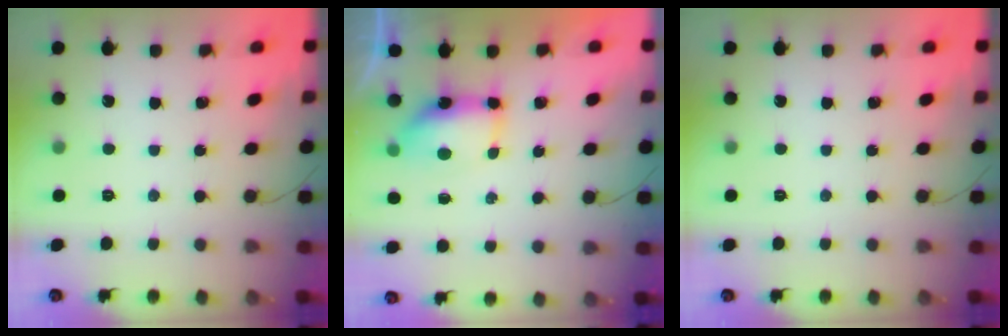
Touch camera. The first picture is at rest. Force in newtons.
{"total": 7.4, "press": 7.3, "slide": 0.9}
{"total": 0.0}